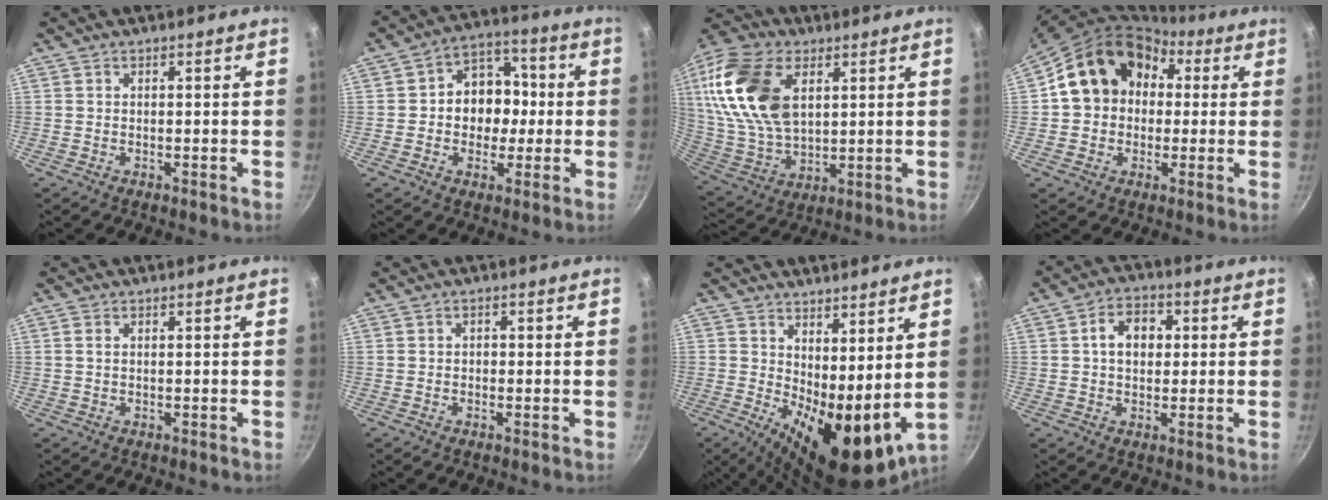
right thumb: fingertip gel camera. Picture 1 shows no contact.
{"total": 11.4, "force": [-0.2, 9.4, 6.5], "torque": [-0.040, 0.027, -0.016]}
{"total": 22.0, "force": [6.7, 13.4, 16.1], "torque": [-0.308, -0.015, 0.131]}
{"total": 17.0, "force": [2.7, 14.0, 9.4], "torque": [-0.134, 0.044, 0.032]}
{"total": 1.1, "force": [0.3, 0.7, 0.8], "torque": [-0.016, 0.002, 0.004]}
{"total": 1.0, "force": [-0.2, 0.8, 0.6], "torque": [-0.008, 0.005, -0.003]}
{"total": 14.6, "force": [3.1, 6.4, 12.8], "torque": [-0.157, -0.031, 0.060]}
{"total": 7.5, "force": [1.2, 5.4, 5.0], "torque": [-0.055, 0.013, 0.011]}